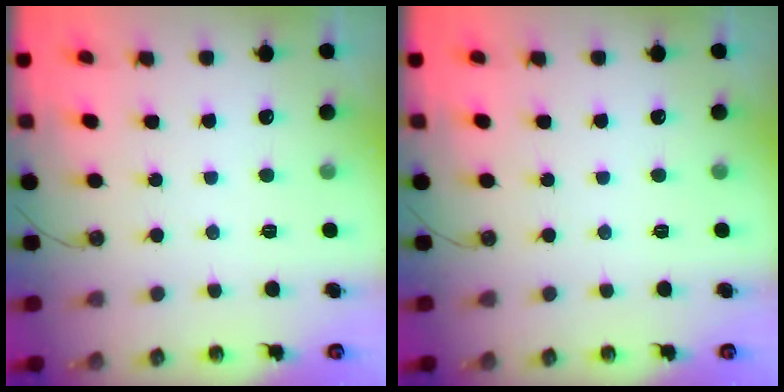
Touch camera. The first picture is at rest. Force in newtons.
{"total": 0.0}